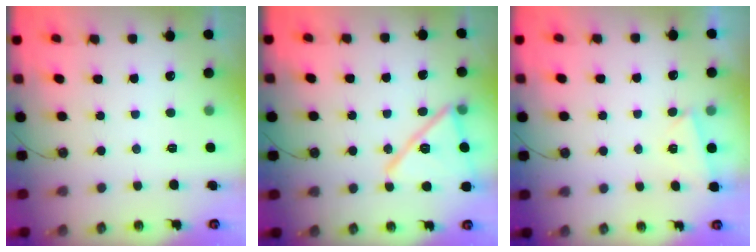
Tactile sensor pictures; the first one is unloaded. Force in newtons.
{"total": 16.5, "press": 16.5, "slide": 0.5}
{"total": 2.5, "press": 1.5, "slide": 2.0}